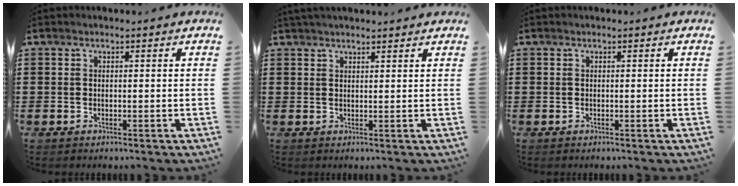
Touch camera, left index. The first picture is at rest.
{"total": 2.0, "force": [1.9, 0.3, 0.6], "torque": [-0.015, 0.004, 0.036]}
{"total": 0.0}